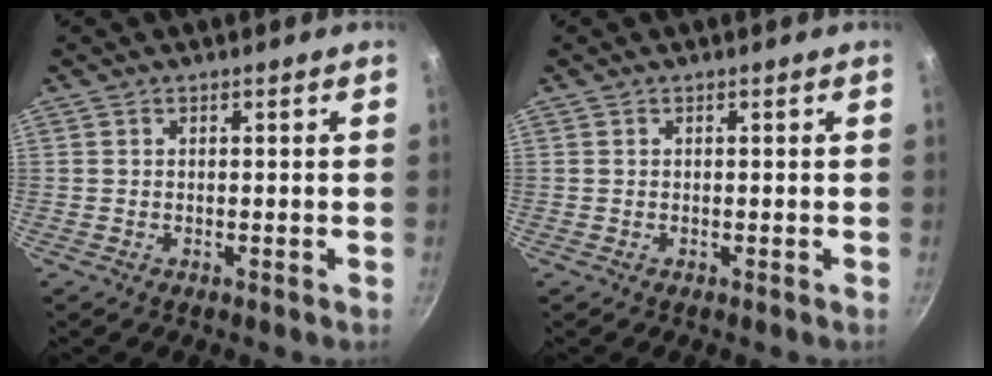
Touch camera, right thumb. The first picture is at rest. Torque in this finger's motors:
{"motor_torque": [0.00, 0.00, -0.20, 0.03, 0.01]}